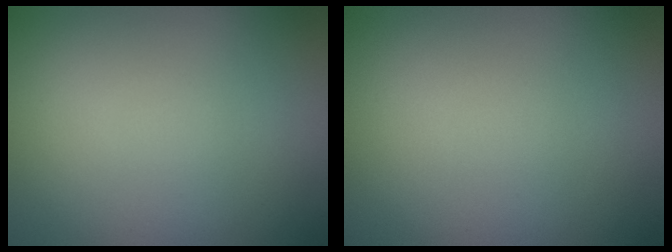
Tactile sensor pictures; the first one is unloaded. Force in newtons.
{"total": 0.0}